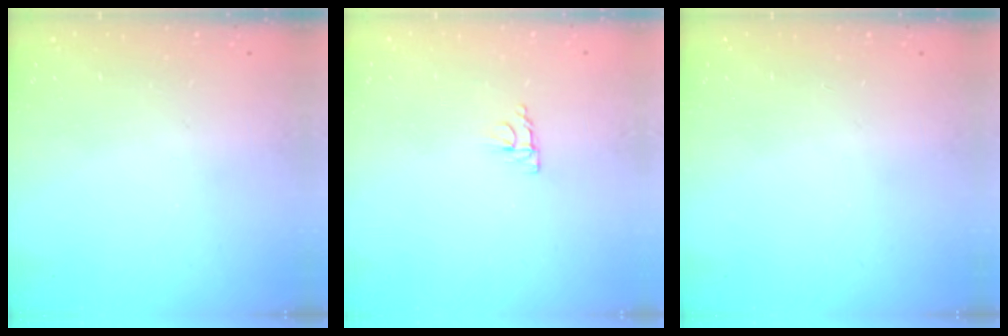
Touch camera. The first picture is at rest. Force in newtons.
{"total": 4.1, "press": 4.0, "slide": 0.7}
{"total": 0.0}